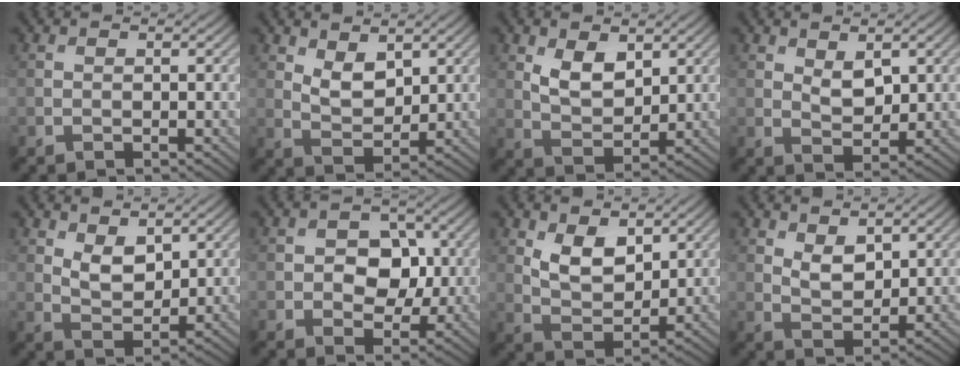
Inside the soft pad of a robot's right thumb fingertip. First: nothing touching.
{"total": 4.4, "force": [2.4, 2.3, 2.9], "torque": [-0.063, -0.010, 0.047]}
{"total": 5.3, "force": [2.3, 3.0, 3.7], "torque": [-0.079, -0.010, 0.049]}
{"total": 3.1, "force": [1.5, 1.6, 2.2], "torque": [-0.045, -0.007, 0.032]}
{"total": 4.3, "force": [2.2, 2.2, 2.9], "torque": [-0.062, -0.008, 0.044]}
{"total": 5.8, "force": [0.0, 4.2, 3.9], "torque": [-0.056, -0.001, -0.012]}
{"total": 6.0, "force": [2.8, 3.4, 4.1], "torque": [-0.087, -0.015, 0.054]}
{"total": 3.6, "force": [1.9, 1.9, 2.4], "torque": [-0.053, -0.007, 0.041]}